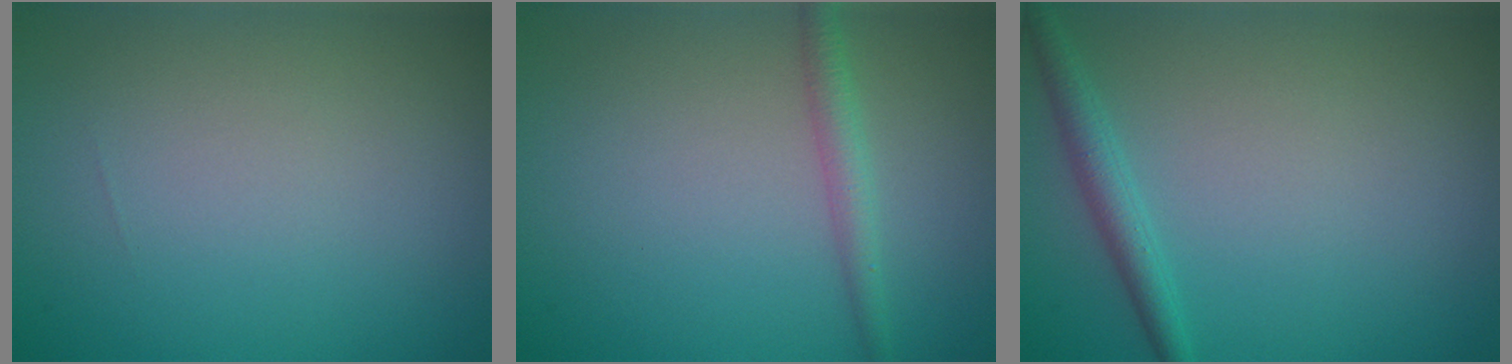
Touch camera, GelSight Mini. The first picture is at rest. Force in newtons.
{"total": 1.9, "press": 1.9, "slide": 0.0}
{"total": 2.0, "press": 2.0, "slide": 0.1}